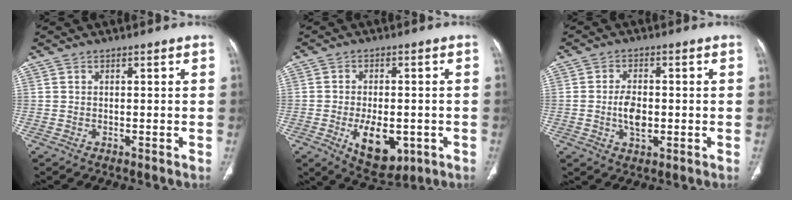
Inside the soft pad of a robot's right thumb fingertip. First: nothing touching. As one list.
[{"total": 10.4, "force": [-3.2, 5.7, 8.1], "torque": [-0.105, -0.002, -0.033]}, {"total": 5.2, "force": [-0.6, 3.0, 4.2], "torque": [-0.069, 0.001, -0.011]}]